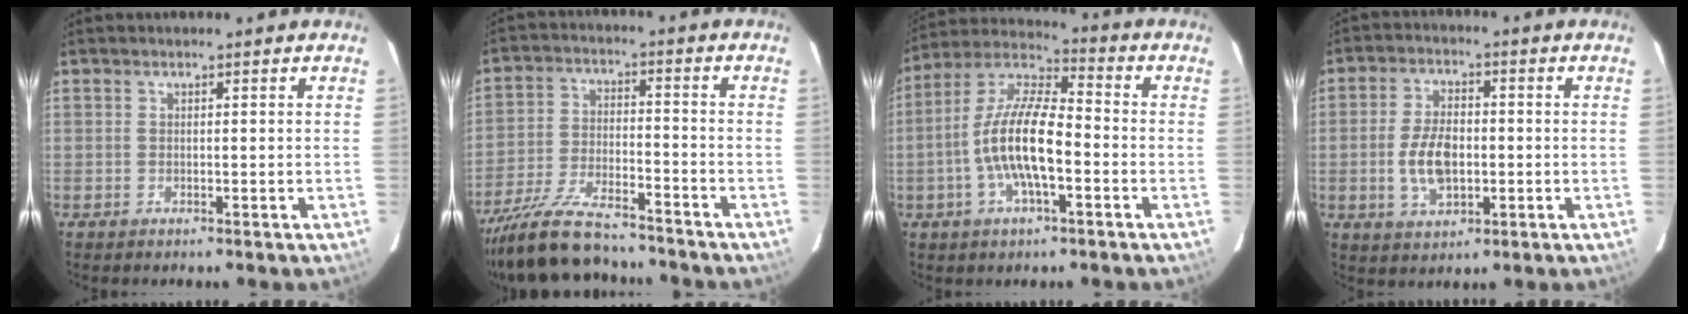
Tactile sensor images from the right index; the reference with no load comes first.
{"total": 18.0, "force": [-15.6, 4.2, 7.9], "torque": [-0.177, -0.035, -0.266]}
{"total": 13.4, "force": [-3.5, 4.3, 12.2], "torque": [-0.243, 0.002, -0.069]}
{"total": 8.6, "force": [-1.4, 4.9, 6.9], "torque": [-0.139, 0.001, -0.020]}